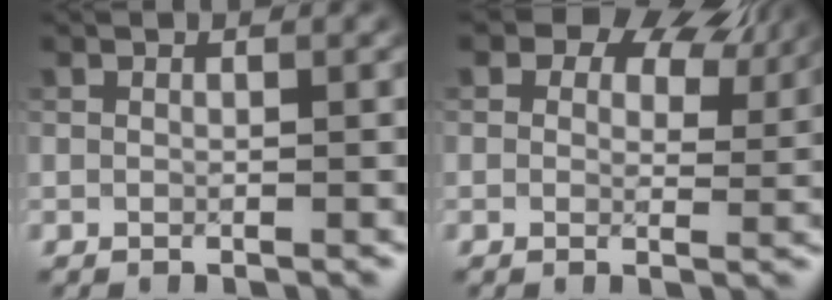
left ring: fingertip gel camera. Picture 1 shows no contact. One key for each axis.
{"total": 7.5, "fx": 4.6, "fy": 4.1, "fz": 4.4, "tx": -0.062, "ty": 0.006, "tz": 0.058}